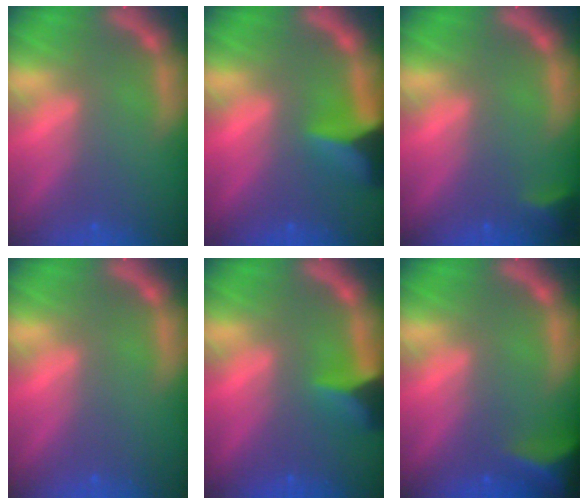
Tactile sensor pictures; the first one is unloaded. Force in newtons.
{"total": 6.0}
{"total": 1.9}
{"total": 0.0}
{"total": 4.0}
{"total": 6.0}